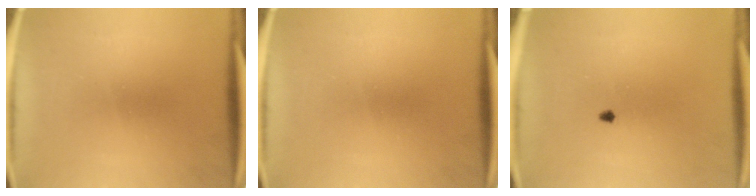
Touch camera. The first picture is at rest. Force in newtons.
{"total": 0.0}
{"total": 0.7}